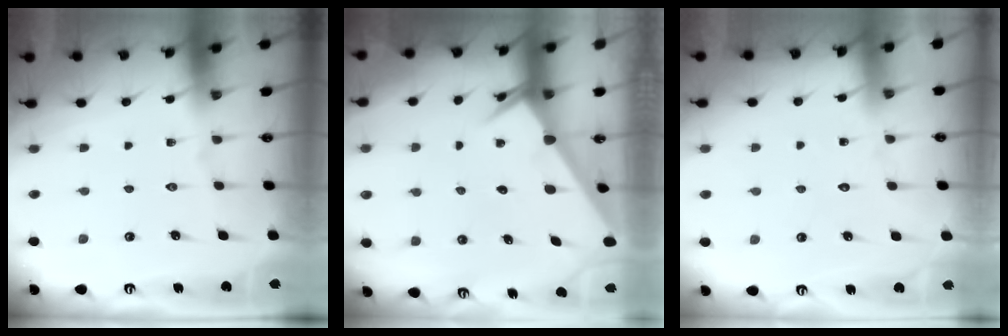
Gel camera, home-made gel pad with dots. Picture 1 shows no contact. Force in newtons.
{"total": 2.5, "press": 2.5, "slide": 0.1}
{"total": 4.3, "press": 4.3, "slide": 0.4}